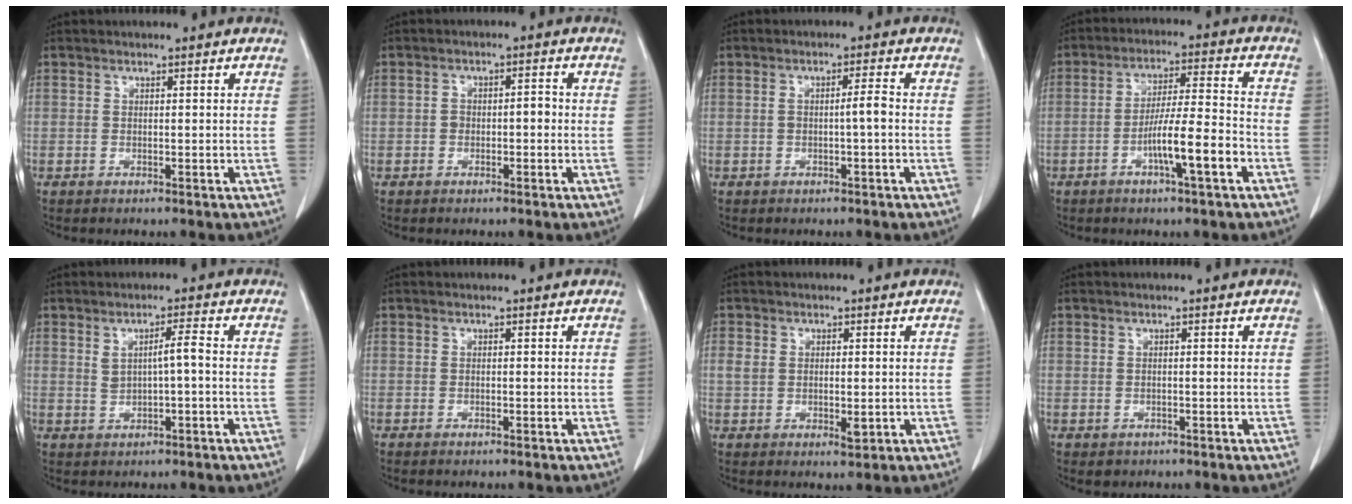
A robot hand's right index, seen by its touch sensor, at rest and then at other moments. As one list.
[{"total": 3.5, "force": [-0.6, 2.1, 2.8], "torque": [-0.052, 0.023, -0.006]}, {"total": 3.0, "force": [-0.4, 0.5, 3.0], "torque": [-0.058, 0.010, -0.004]}, {"total": 9.7, "force": [-3.9, 0.7, 8.9], "torque": [-0.155, 0.007, -0.065]}, {"total": 3.7, "force": [0.3, 0.8, 3.6], "torque": [-0.066, 0.007, 0.010]}, {"total": 0.7, "force": [-0.3, 0.4, 0.5], "torque": [-0.014, -0.001, -0.002]}, {"total": 4.9, "force": [-0.2, 3.0, 3.8], "torque": [-0.073, 0.004, 0.004]}, {"total": 2.0, "force": [-0.6, 1.8, 0.6], "torque": [-0.005, 0.001, 0.002]}]